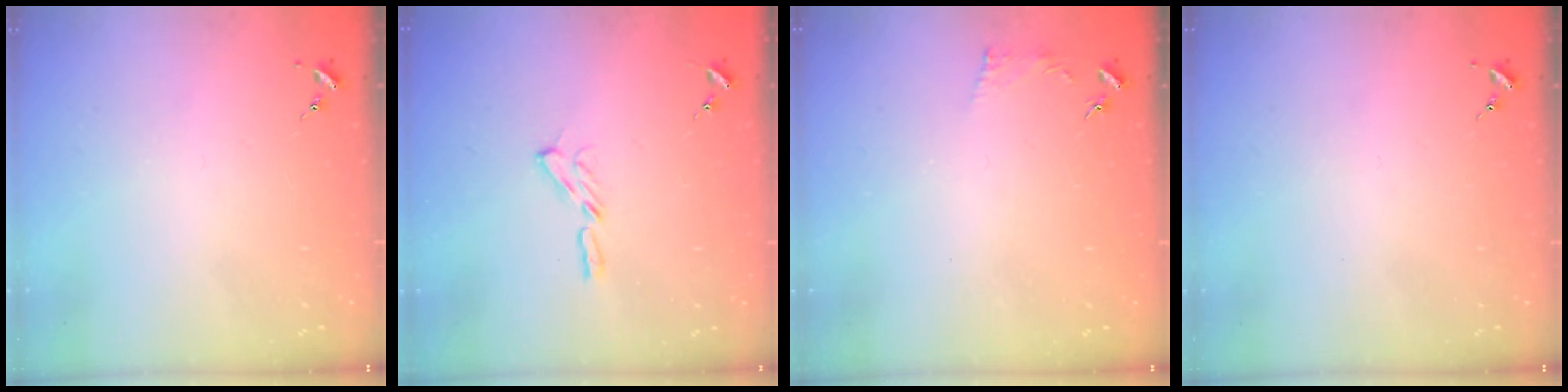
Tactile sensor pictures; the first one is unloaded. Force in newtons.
{"total": 4.0, "press": 4.0, "slide": 0.4}
{"total": 3.4, "press": 3.3, "slide": 0.5}
{"total": 0.0}